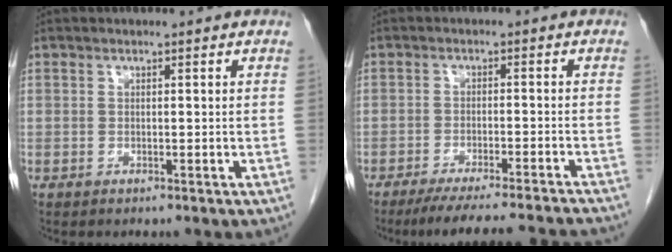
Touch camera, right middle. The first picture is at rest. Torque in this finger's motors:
{"motor_torque": [0.10, -0.08, 0.08, 0.04]}